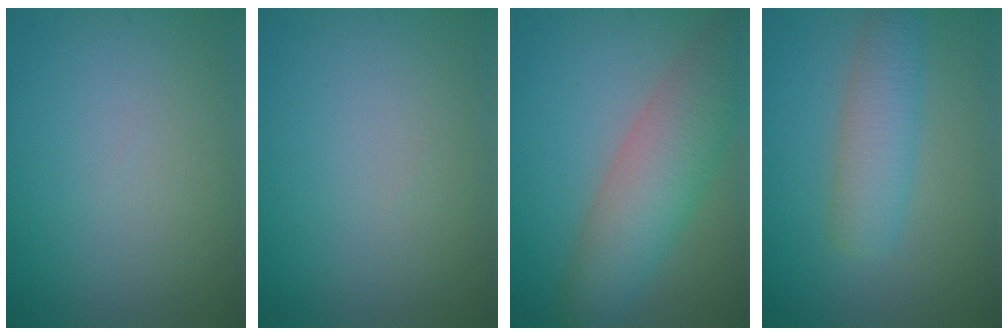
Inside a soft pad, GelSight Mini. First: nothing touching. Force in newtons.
{"total": 0.0}
{"total": 7.0, "press": 6.9, "slide": 0.5}
{"total": 4.1, "press": 4.1, "slide": 0.1}